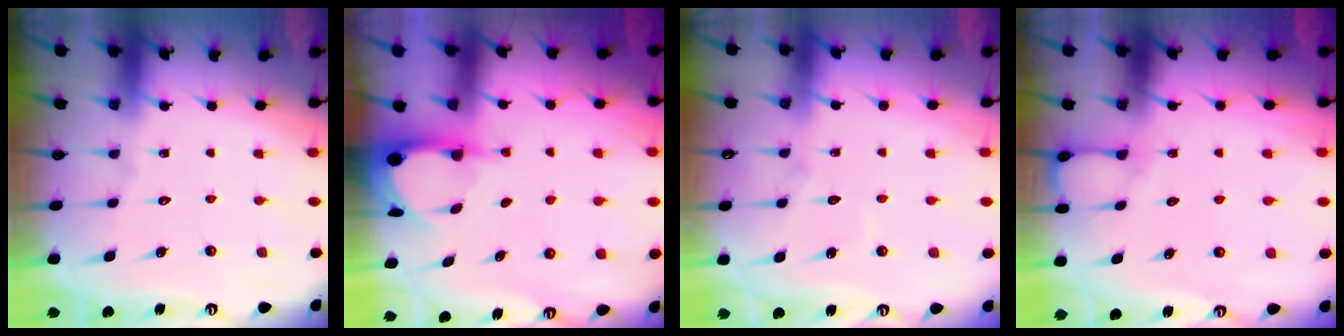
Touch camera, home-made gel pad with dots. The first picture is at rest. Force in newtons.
{"total": 3.9, "press": 3.9, "slide": 0.3}
{"total": 4.1, "press": 4.0, "slide": 0.3}
{"total": 3.5, "press": 3.4, "slide": 0.4}